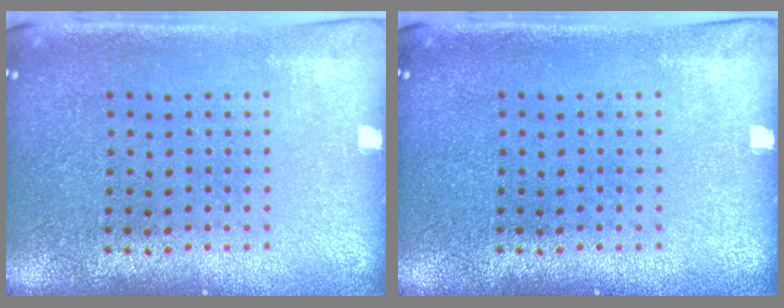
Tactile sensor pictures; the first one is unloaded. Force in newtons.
{"total": 0.0}